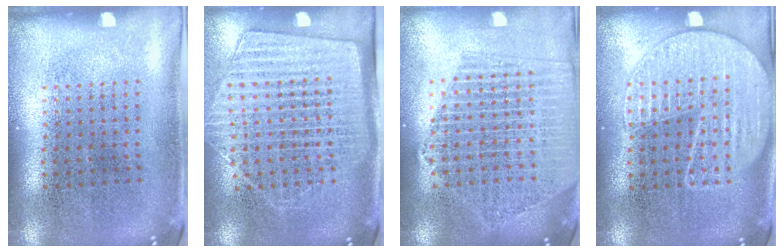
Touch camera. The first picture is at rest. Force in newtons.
{"total": 1.7, "press": 1.4, "slide": 1.0}
{"total": 2.0, "press": 1.8, "slide": 0.9}
{"total": 1.6, "press": 1.6, "slide": 0.1}